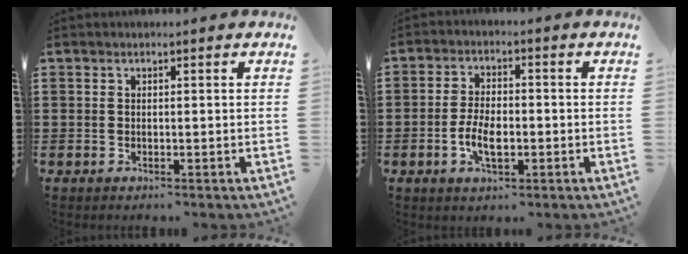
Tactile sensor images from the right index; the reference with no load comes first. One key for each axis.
{"total": 5.2, "fx": -1.4, "fy": 2.6, "fz": 4.3, "tx": -0.094, "ty": 0.001, "tz": -0.029}